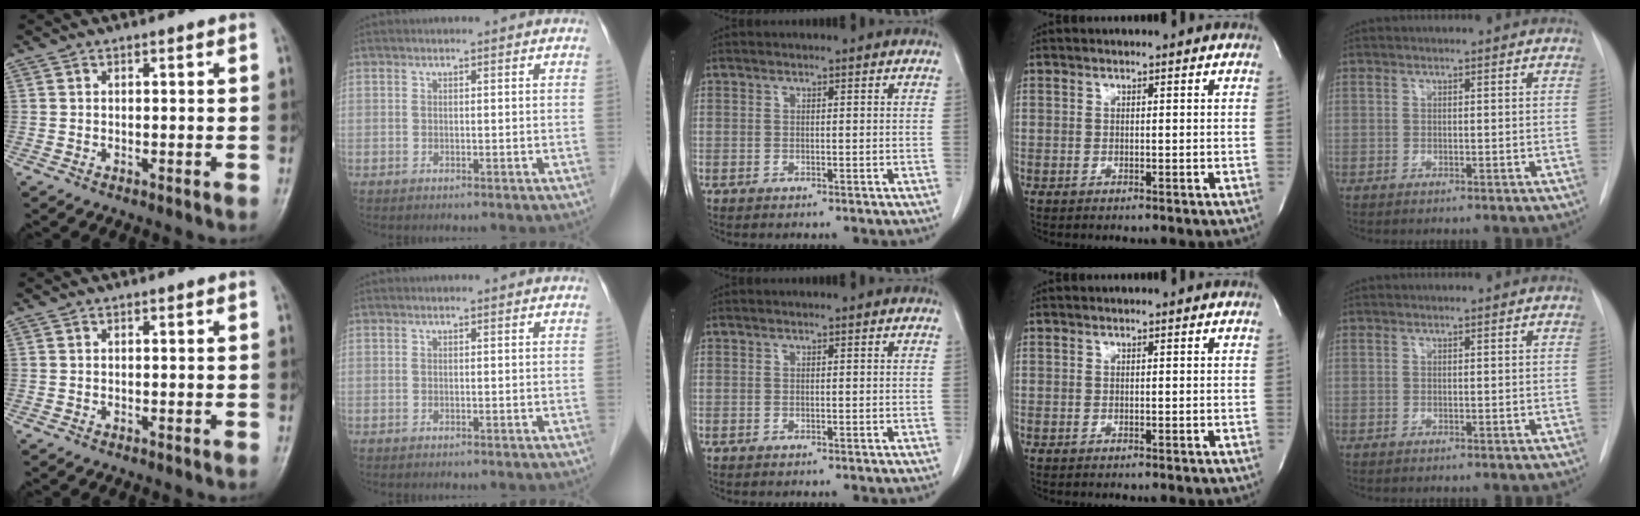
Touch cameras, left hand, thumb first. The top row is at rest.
{}